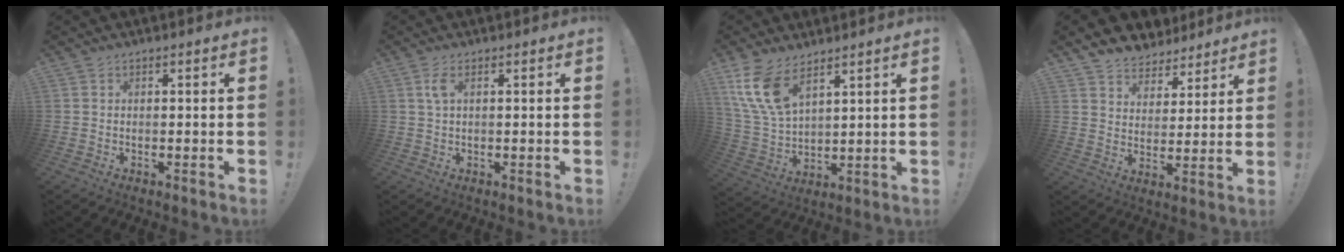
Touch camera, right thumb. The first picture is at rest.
{"total": 3.1, "force": [1.0, 1.0, 2.8], "torque": [-0.050, 0.000, 0.016]}
{"total": 12.4, "force": [7.8, 5.6, 7.8], "torque": [-0.167, -0.040, 0.149]}
{"total": 6.6, "force": [5.0, 4.2, 0.7], "torque": [-0.014, -0.048, 0.099]}